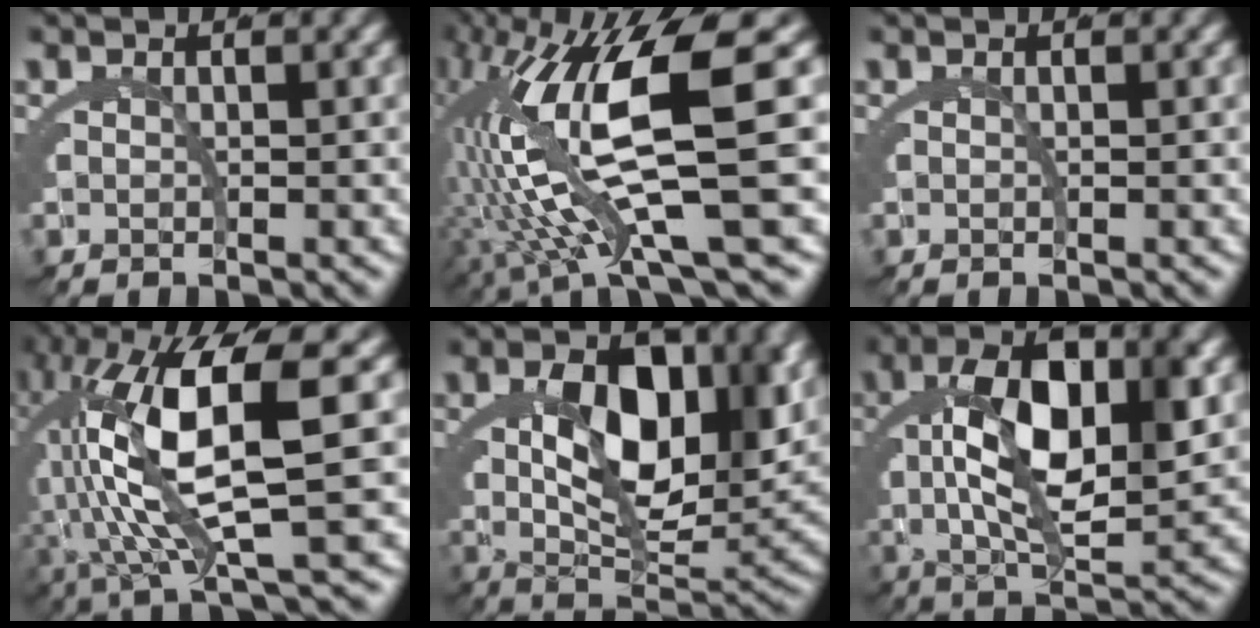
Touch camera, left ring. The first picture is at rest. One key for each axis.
{"total": 14.4, "fx": 0.9, "fy": 5.1, "fz": 13.4, "tx": -0.237, "ty": 0.001, "tz": 0.027}
{"total": 0.0}
{"total": 11.5, "fx": 1.5, "fy": 3.3, "fz": 11.0, "tx": -0.209, "ty": 0.007, "tz": 0.033}
{"total": 10.0, "fx": 2.8, "fy": 4.3, "fz": 8.5, "tx": -0.132, "ty": -0.009, "tz": 0.048}
{"total": 9.5, "fx": 2.3, "fy": 3.3, "fz": 8.7, "tx": -0.133, "ty": 0.012, "tz": 0.034}